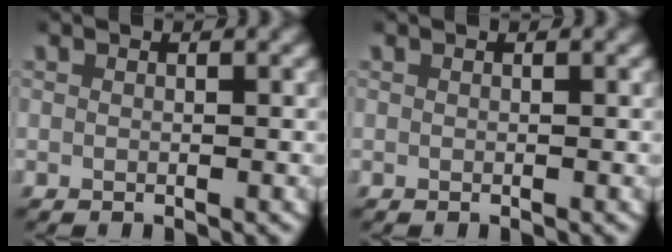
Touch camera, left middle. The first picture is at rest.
{"total": 0.0}